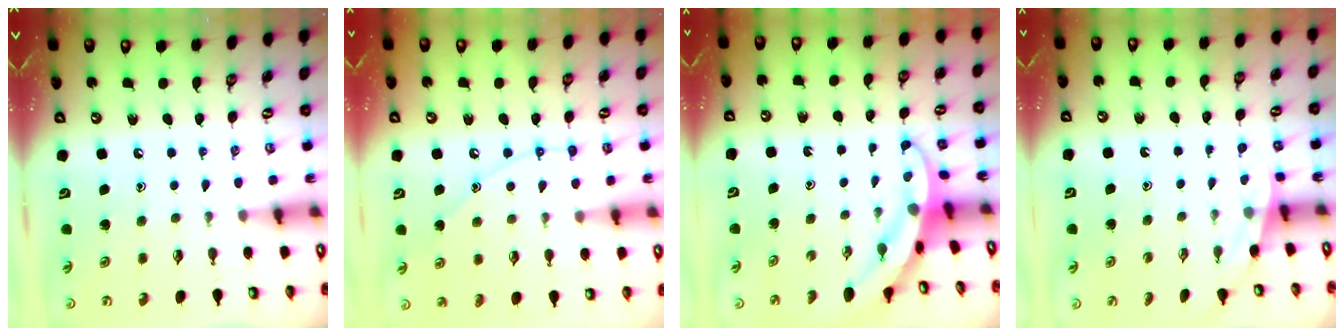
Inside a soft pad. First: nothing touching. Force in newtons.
{"total": 10.5, "press": 10.4, "slide": 0.9}
{"total": 3.3, "press": 3.3, "slide": 0.3}
{"total": 2.0, "press": 2.0, "slide": 0.0}